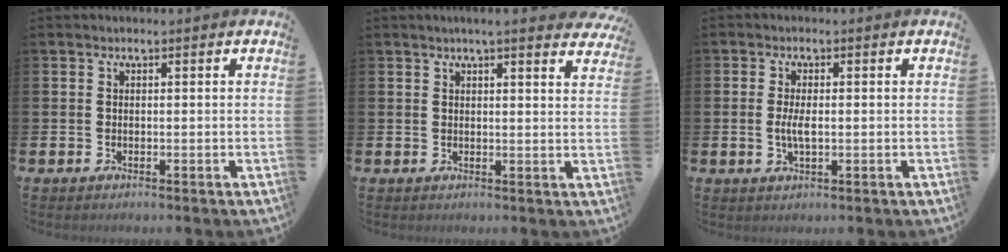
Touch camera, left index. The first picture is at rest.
{"total": 3.4, "force": [3.2, -0.1, 1.1], "torque": [-0.018, -0.016, 0.056]}
{"total": 2.8, "force": [-0.1, 1.0, 2.7], "torque": [-0.047, 0.001, -0.003]}